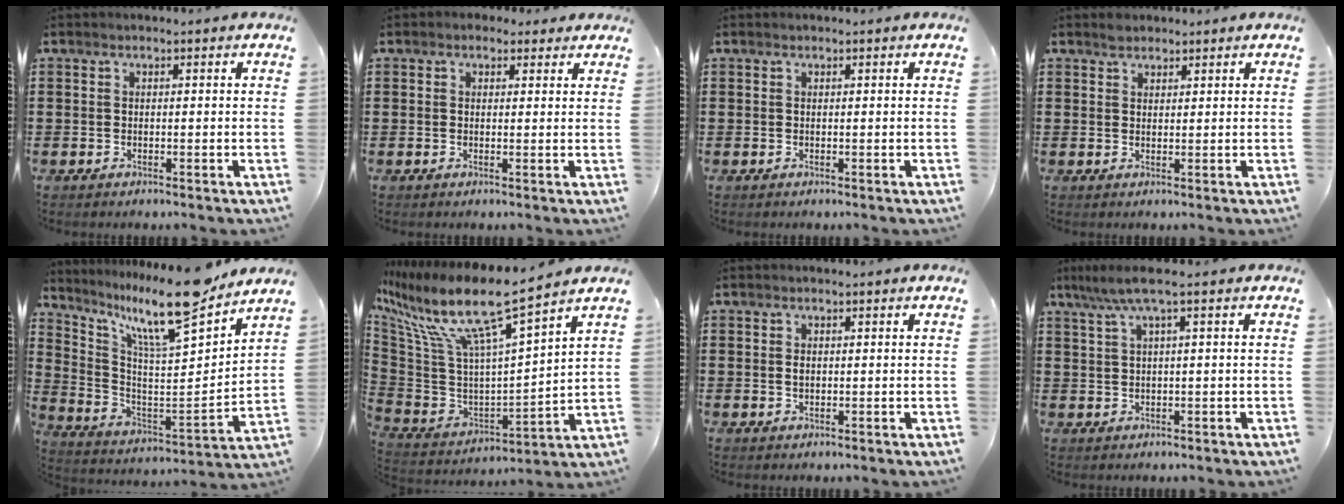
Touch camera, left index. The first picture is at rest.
{"total": 1.9, "force": [1.3, 1.3, 0.4], "torque": [-0.006, 0.008, 0.021]}
{"total": 0.0}
{"total": 1.7, "force": [1.5, 0.8, 0.1], "torque": [0.002, -0.001, 0.029]}
{"total": 13.7, "force": [11.3, 1.3, 7.7], "torque": [-0.163, -0.077, 0.184]}
{"total": 13.1, "force": [8.8, 1.7, 9.5], "torque": [-0.214, -0.059, 0.142]}
{"total": 0.9, "force": [0.2, 0.5, 0.7], "torque": [-0.016, 0.001, 0.004]}
{"total": 3.7, "force": [1.4, 0.0, 3.4], "torque": [-0.076, -0.003, 0.020]}